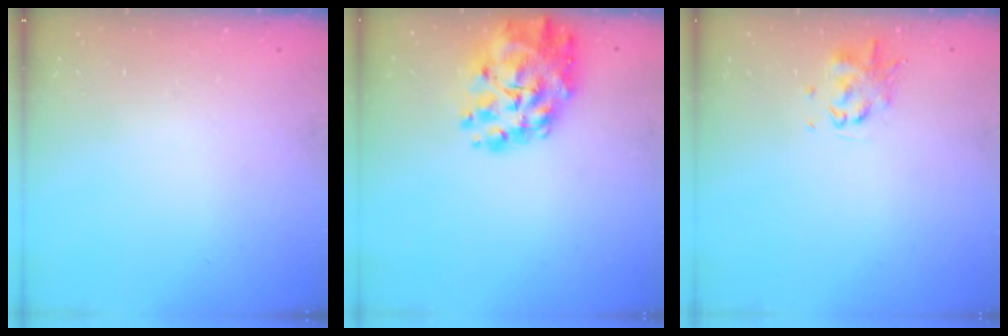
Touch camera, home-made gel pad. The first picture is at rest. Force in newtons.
{"total": 15.3, "press": 14.6, "slide": 4.5}
{"total": 1.9, "press": 1.9, "slide": 0.4}